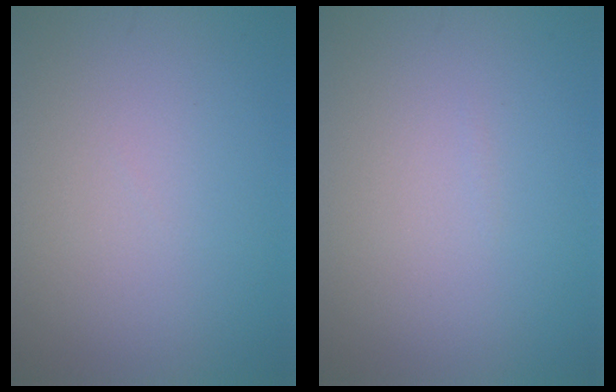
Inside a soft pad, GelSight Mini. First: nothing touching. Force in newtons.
{"total": 0.0}